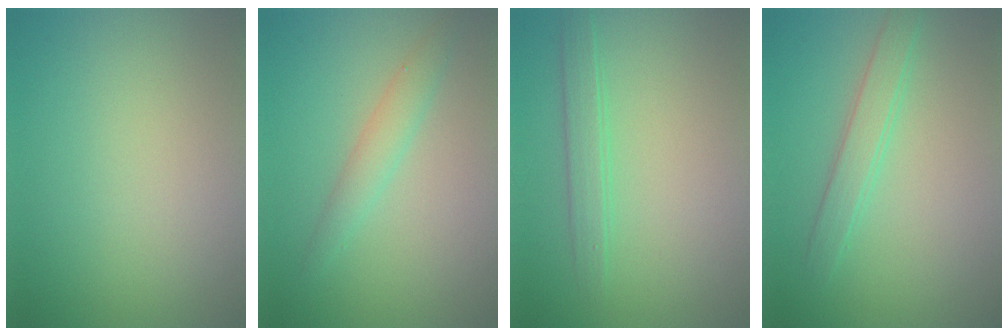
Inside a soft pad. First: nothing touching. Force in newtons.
{"total": 2.2, "press": 2.2, "slide": 0.0}
{"total": 1.9, "press": 1.9, "slide": 0.1}
{"total": 2.3, "press": 2.3, "slide": 0.0}